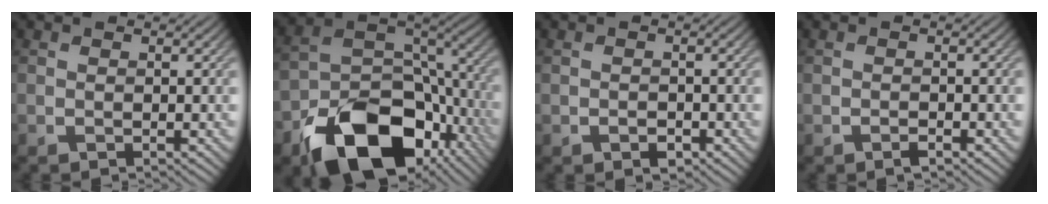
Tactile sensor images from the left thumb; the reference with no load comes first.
{"total": 17.8, "force": [-9.8, 10.9, 10.1], "torque": [-0.188, -0.045, -0.161]}
{"total": 1.6, "force": [-0.9, 1.0, 0.9], "torque": [-0.016, -0.003, -0.015]}
{"total": 1.1, "force": [-0.8, 0.4, 0.7], "torque": [-0.012, 0.000, -0.014]}